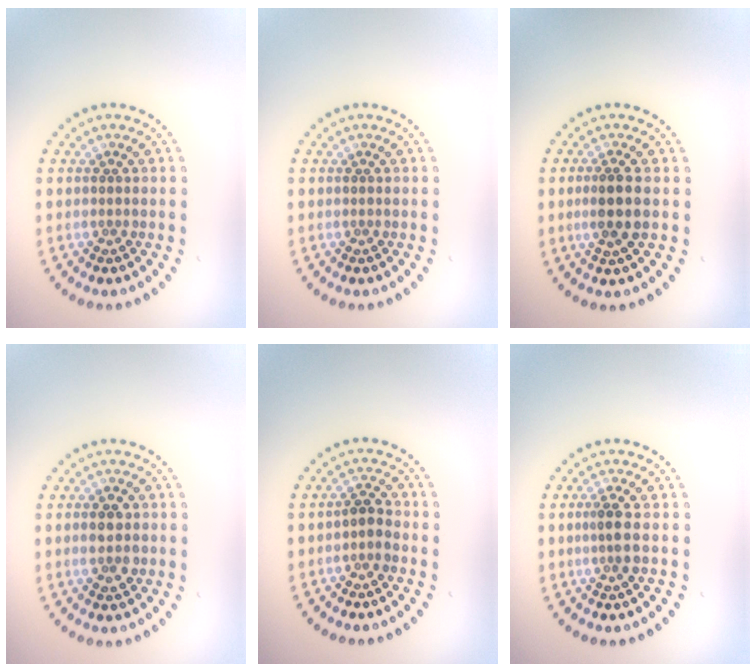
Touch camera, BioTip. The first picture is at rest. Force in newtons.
{"total": 0.0}
{"total": 2.6, "press": 2.4, "slide": 1.1}
{"total": 2.7, "press": 2.7, "slide": 0.1}
{"total": 1.6, "press": 1.4, "slide": 0.8}
{"total": 1.7, "press": 1.5, "slide": 0.9}